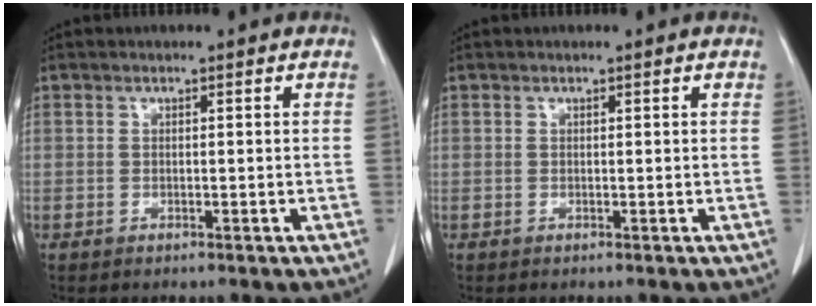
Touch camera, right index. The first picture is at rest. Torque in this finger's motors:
{"motor_torque": [0.09, -0.02, -0.02, -0.01]}